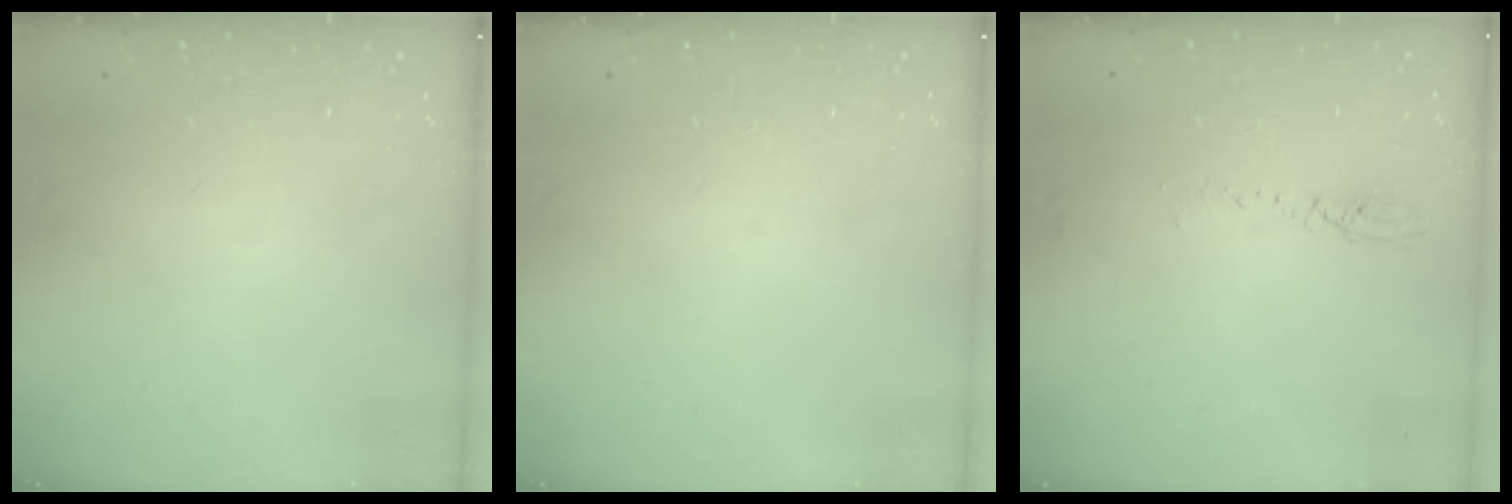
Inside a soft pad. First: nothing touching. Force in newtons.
{"total": 0.0}
{"total": 3.7, "press": 3.6, "slide": 1.1}